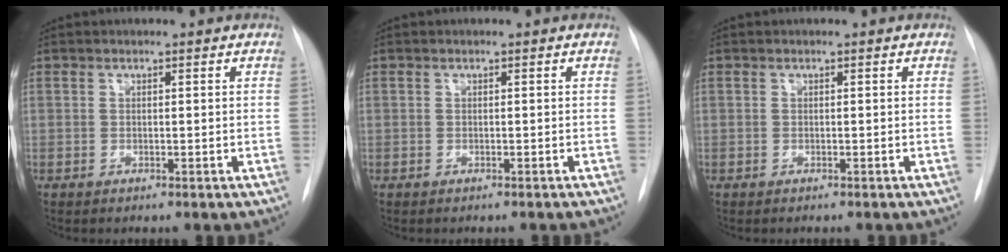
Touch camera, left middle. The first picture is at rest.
{"total": 1.2, "force": [-1.1, 0.2, 0.4], "torque": [-0.008, -0.001, -0.014]}
{"total": 0.6, "force": [-0.5, 0.1, 0.3], "torque": [0.000, 0.000, -0.008]}